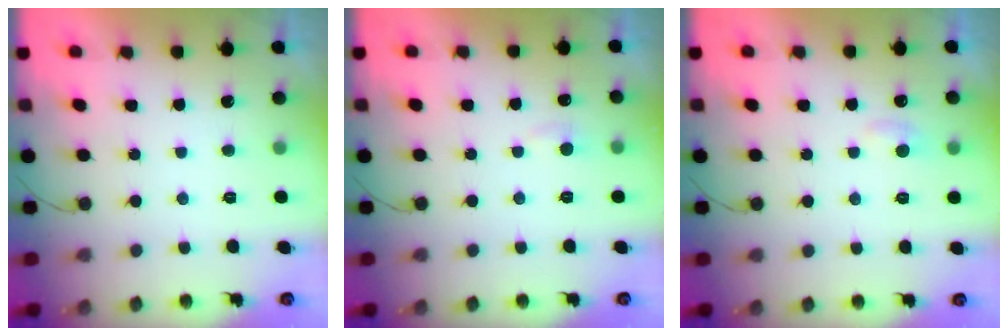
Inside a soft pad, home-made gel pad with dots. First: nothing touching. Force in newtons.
{"total": 3.8, "press": 3.7, "slide": 0.4}
{"total": 4.5, "press": 4.5, "slide": 0.6}